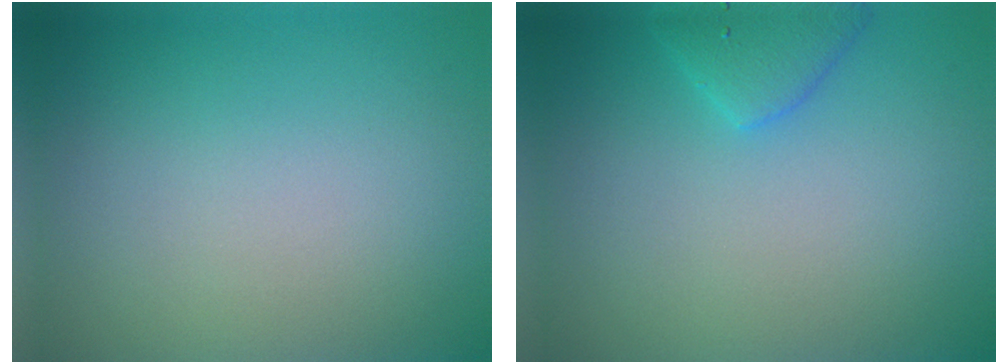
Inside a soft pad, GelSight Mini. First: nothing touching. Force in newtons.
{"total": 2.3, "press": 2.3, "slide": 0.2}